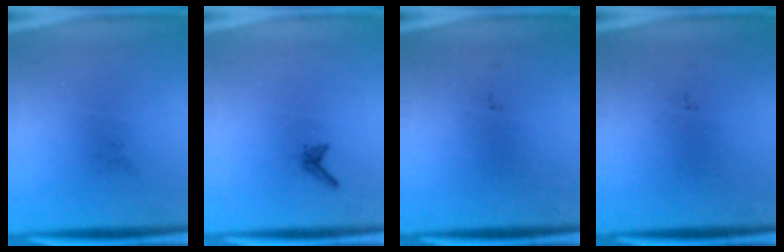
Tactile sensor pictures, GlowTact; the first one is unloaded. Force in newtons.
{"total": 0.6}
{"total": 0.0}
{"total": 0.0}